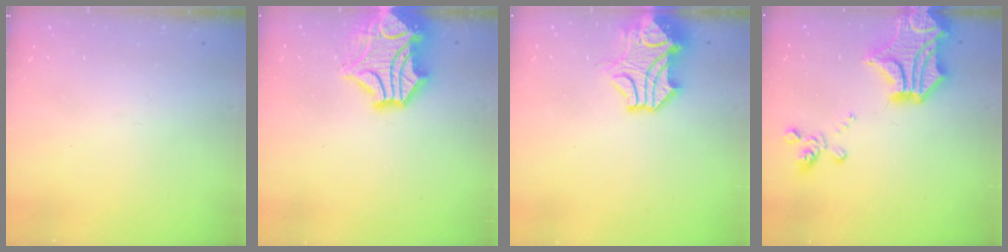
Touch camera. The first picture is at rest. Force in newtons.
{"total": 8.0, "press": 7.8, "slide": 2.1}
{"total": 5.7, "press": 5.6, "slide": 1.3}
{"total": 10.7, "press": 10.2, "slide": 3.3}